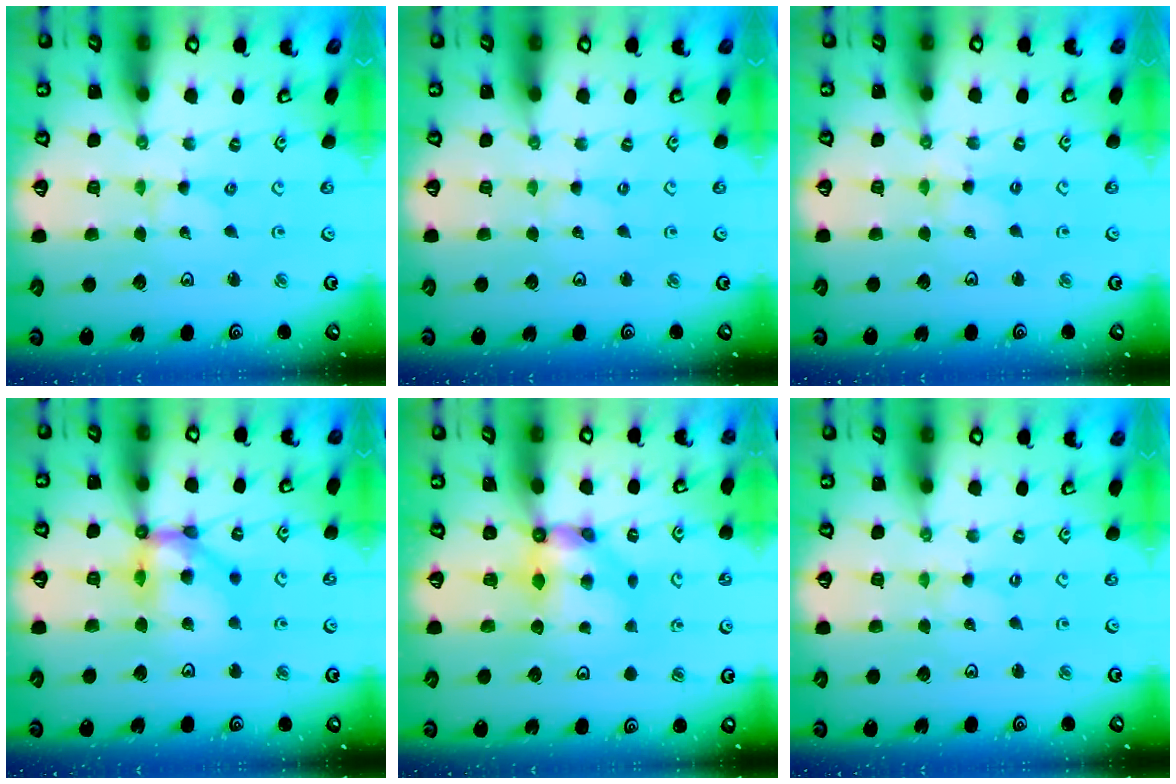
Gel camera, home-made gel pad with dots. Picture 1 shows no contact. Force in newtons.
{"total": 0.0}
{"total": 1.2, "press": 1.2, "slide": 0.1}
{"total": 12.6, "press": 12.5, "slide": 1.8}
{"total": 7.0, "press": 7.0, "slide": 0.7}
{"total": 0.0}